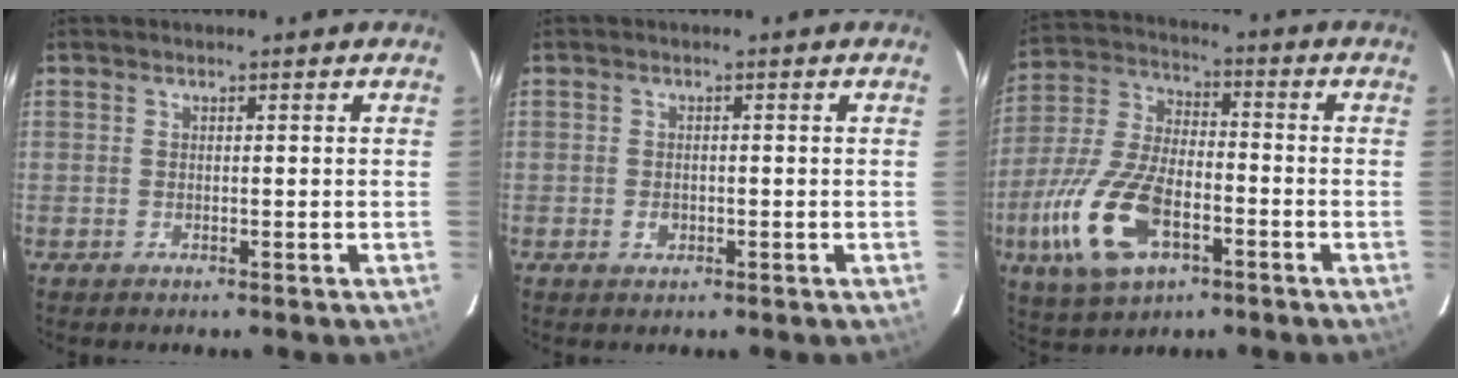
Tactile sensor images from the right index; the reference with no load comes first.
{"total": 1.6, "force": [-0.5, 1.3, 0.8], "torque": [-0.012, 0.001, -0.007]}
{"total": 17.5, "force": [-7.1, 8.9, 13.3], "torque": [-0.304, -0.012, -0.127]}